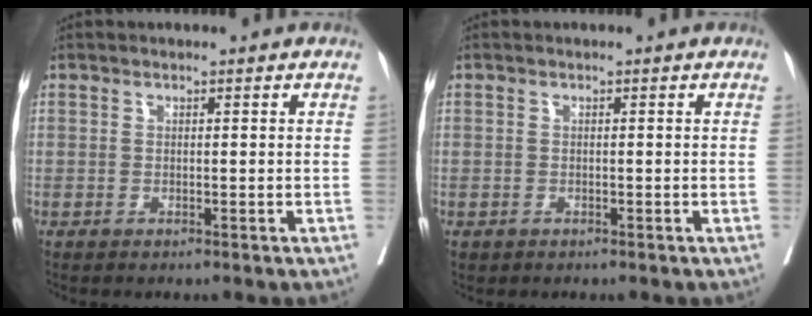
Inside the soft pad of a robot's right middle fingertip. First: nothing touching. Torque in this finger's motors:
{"motor_torque": [-0.01, -0.05, 0.00, 0.01]}